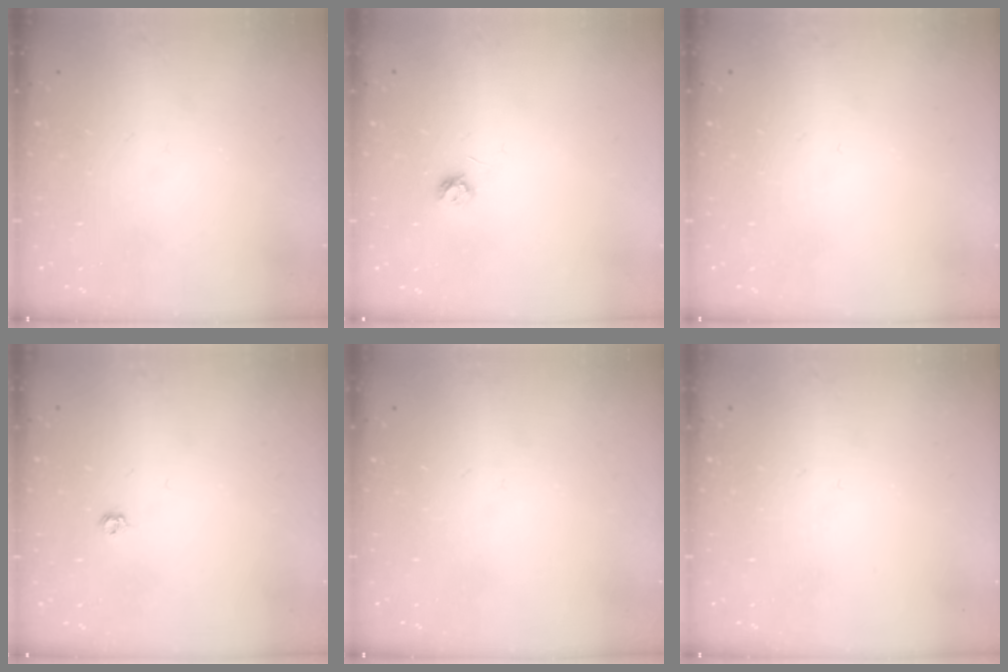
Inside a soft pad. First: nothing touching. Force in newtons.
{"total": 3.9, "press": 3.9, "slide": 0.6}
{"total": 0.0}
{"total": 4.7, "press": 4.7, "slide": 0.8}
{"total": 0.0}
{"total": 0.0}